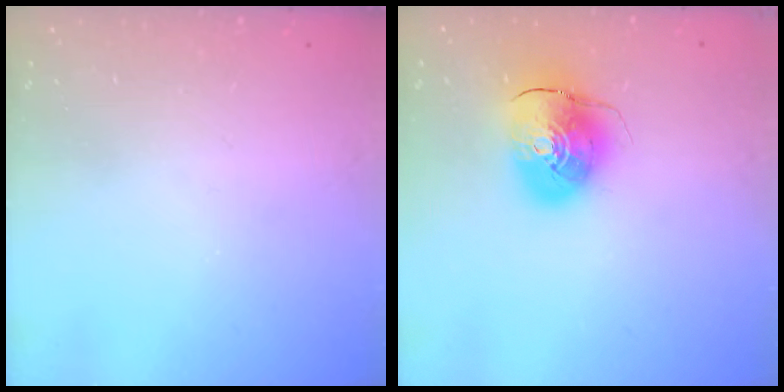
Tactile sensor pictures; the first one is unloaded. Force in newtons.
{"total": 11.4, "press": 11.3, "slide": 1.8}